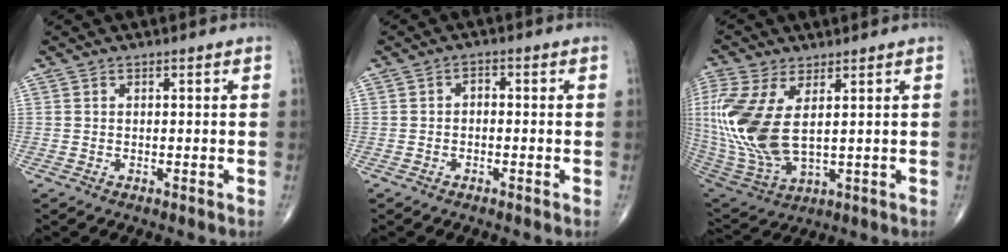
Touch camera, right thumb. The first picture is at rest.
{"total": 1.6, "force": [-0.4, 1.0, 1.1], "torque": [-0.009, 0.012, -0.014]}
{"total": 17.5, "force": [2.7, 8.5, 15.0], "torque": [-0.356, -0.020, 0.068]}